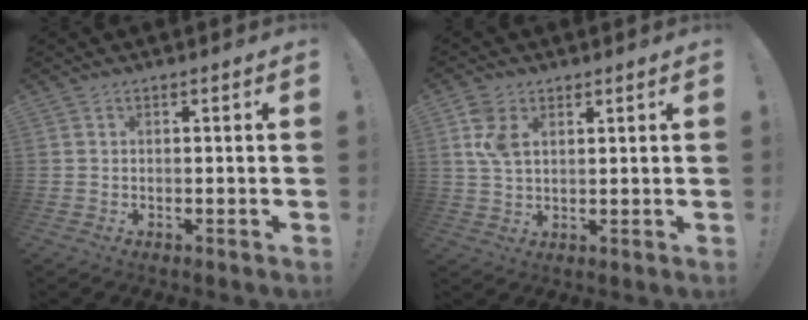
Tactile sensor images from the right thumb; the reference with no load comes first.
{"total": 6.7, "force": [2.8, 4.0, 4.6], "torque": [-0.091, -0.003, 0.053]}